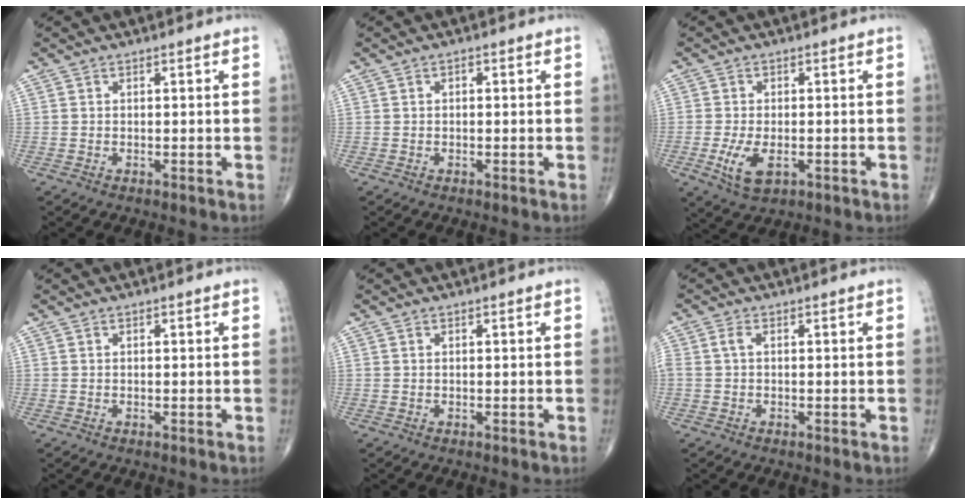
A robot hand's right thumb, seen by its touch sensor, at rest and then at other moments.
{"total": 0.6, "force": [0.0, 0.4, 0.4], "torque": [-0.001, 0.003, -0.004]}
{"total": 6.0, "force": [-1.8, 3.1, 4.8], "torque": [-0.097, -0.007, -0.025]}
{"total": 0.0}
{"total": 0.0}
{"total": 1.9, "force": [0.1, 1.0, 1.7], "torque": [-0.044, 0.006, 0.000]}